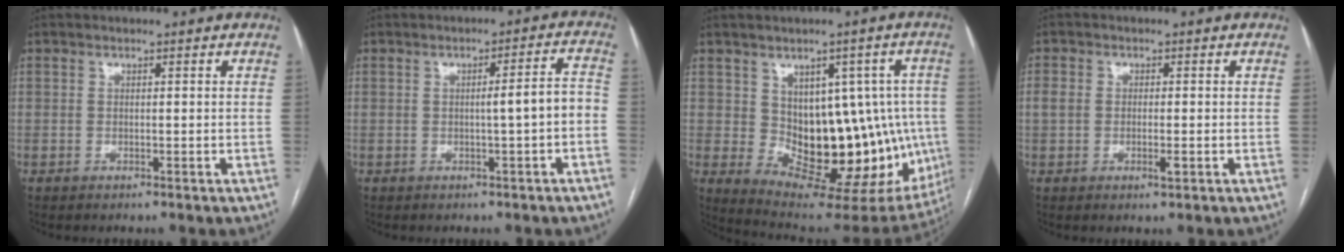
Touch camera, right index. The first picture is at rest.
{"total": 4.5, "force": [-1.0, 0.0, 4.4], "torque": [-0.058, 0.015, -0.011]}
{"total": 17.4, "force": [-0.8, 9.5, 14.5], "torque": [-0.171, 0.017, 0.019]}
{"total": 3.3, "force": [-0.6, 1.6, 2.8], "torque": [-0.058, 0.007, -0.006]}